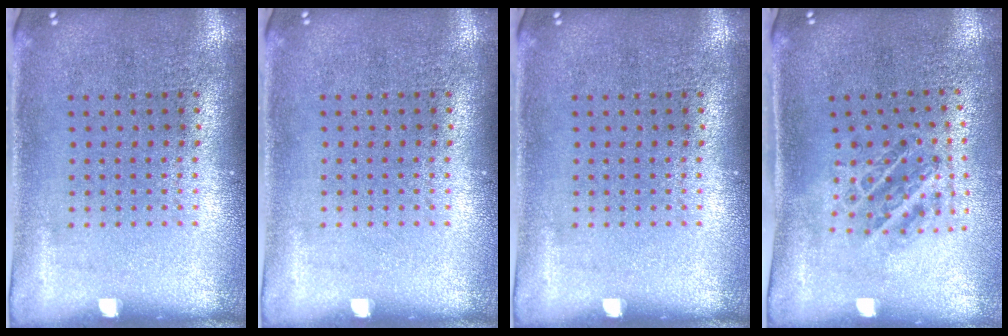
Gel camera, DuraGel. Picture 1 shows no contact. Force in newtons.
{"total": 0.0}
{"total": 0.0}
{"total": 1.0, "press": 1.0, "slide": 0.2}